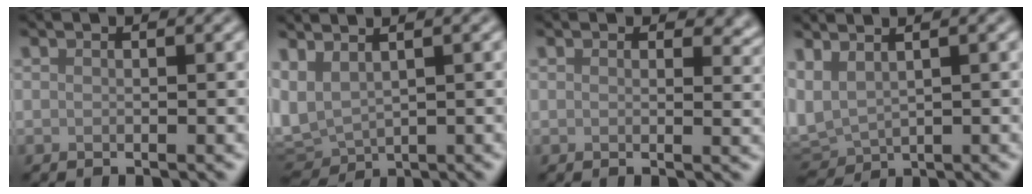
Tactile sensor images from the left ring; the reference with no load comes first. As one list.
[{"total": 5.3, "force": [1.1, 3.1, 4.1], "torque": [-0.106, -0.002, 0.030]}, {"total": 2.8, "force": [1.7, 1.8, 1.4], "torque": [-0.022, -0.006, 0.022]}, {"total": 3.9, "force": [1.2, 2.3, 2.9], "torque": [-0.074, 0.003, 0.025]}]